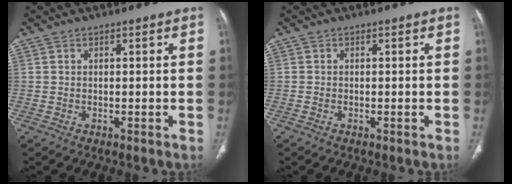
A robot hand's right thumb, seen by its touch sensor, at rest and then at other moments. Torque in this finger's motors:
{"motor_torque": [-0.30, -0.14, 0.02, -0.33, -0.04]}